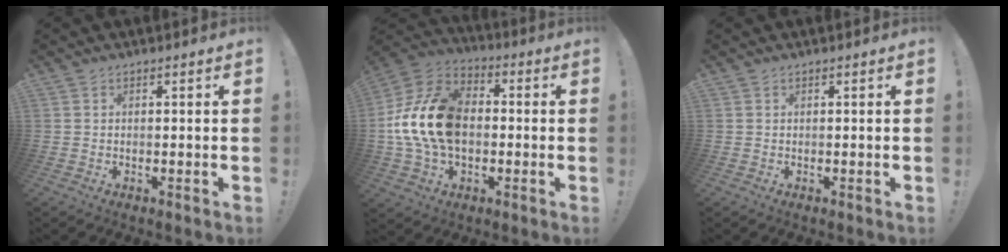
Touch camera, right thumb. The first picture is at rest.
{"total": 20.9, "force": [-0.3, 14.5, 15.0], "torque": [-0.278, 0.030, 0.005]}
{"total": 0.0}